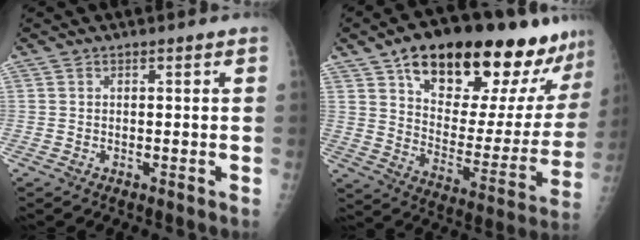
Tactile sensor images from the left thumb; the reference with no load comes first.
{"total": 27.7, "force": [18.2, 10.5, 18.1], "torque": [-0.220, -0.056, 0.273]}